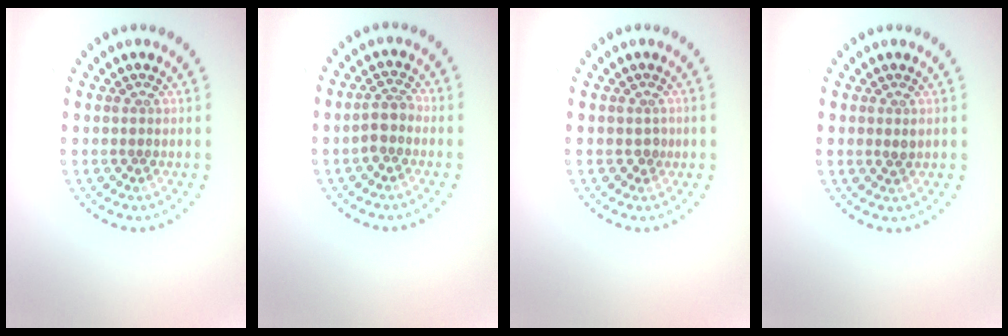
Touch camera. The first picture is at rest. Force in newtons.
{"total": 2.0, "press": 1.7, "slide": 0.9}
{"total": 0.9, "press": 0.7, "slide": 0.6}
{"total": 0.8, "press": 0.8, "slide": 0.3}